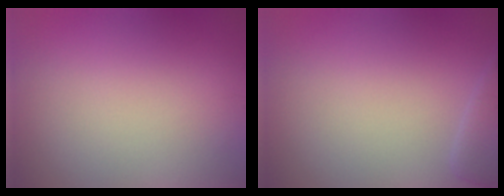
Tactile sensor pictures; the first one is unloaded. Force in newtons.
{"total": 2.2, "press": 2.2, "slide": 0.3}